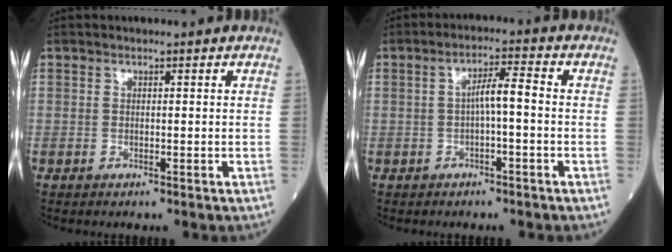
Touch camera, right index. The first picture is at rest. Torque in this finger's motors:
{"motor_torque": [0.70, 0.00, 0.34, 0.08]}